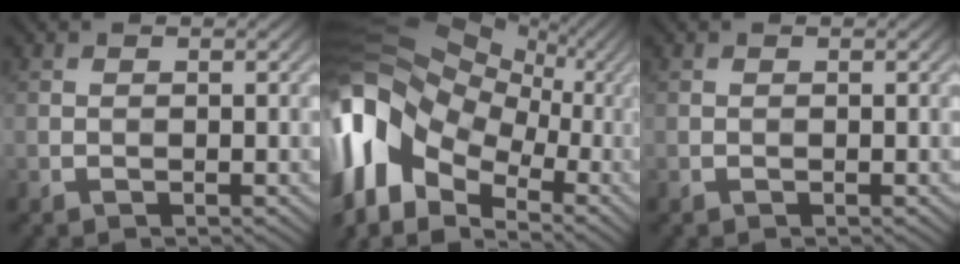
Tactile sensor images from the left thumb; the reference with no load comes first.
{"total": 16.4, "force": [-3.0, 11.7, 11.0], "torque": [-0.258, -0.002, -0.058]}
{"total": 0.0}